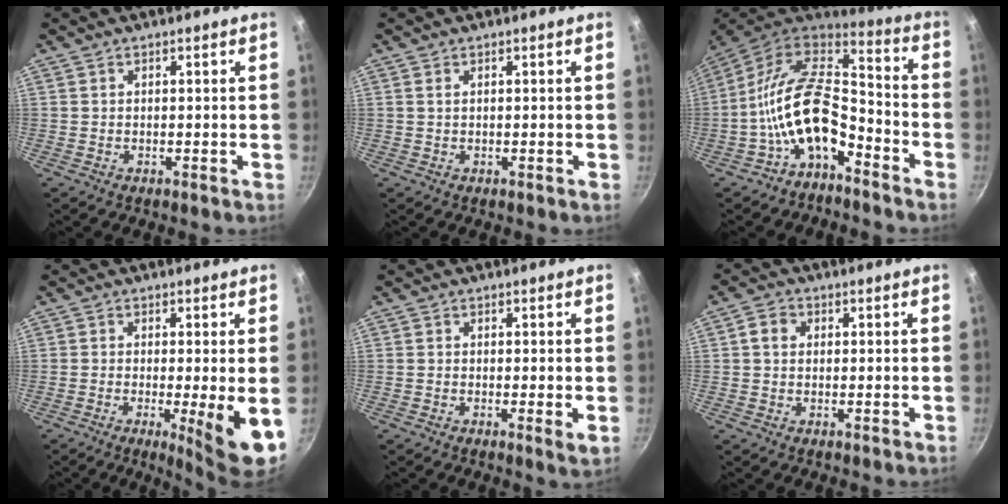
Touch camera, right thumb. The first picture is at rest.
{"total": 0.6, "force": [0.3, 0.4, 0.5], "torque": [-0.009, 0.000, 0.005]}
{"total": 16.2, "force": [-6.4, 8.9, 11.9], "torque": [-0.195, 0.068, -0.133]}
{"total": 8.0, "force": [-1.7, 0.7, 7.8], "torque": [-0.118, -0.011, -0.022]}
{"total": 2.0, "force": [-0.2, 0.3, 2.0], "torque": [-0.033, -0.008, -0.006]}
{"total": 3.2, "force": [0.6, 2.7, 1.8], "torque": [-0.024, 0.006, 0.003]}